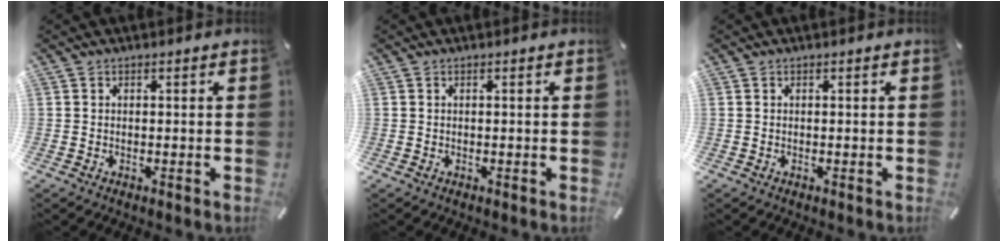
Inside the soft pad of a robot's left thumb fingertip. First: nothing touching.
{"total": 0.0}
{"total": 0.0}